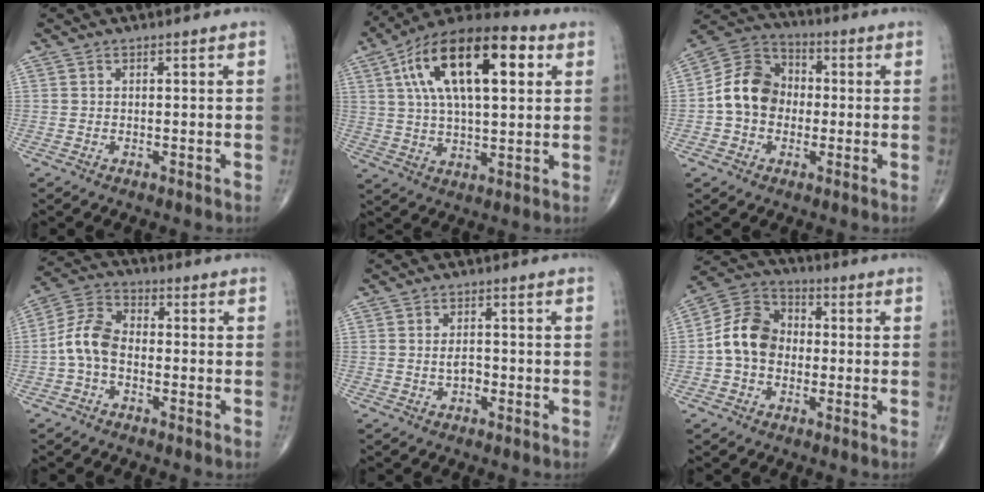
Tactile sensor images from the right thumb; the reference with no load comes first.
{"total": 22.2, "force": [6.9, 9.8, 18.7], "torque": [-0.314, 0.014, 0.107]}
{"total": 11.3, "force": [-0.8, 9.2, 6.5], "torque": [-0.102, 0.036, -0.028]}
{"total": 8.0, "force": [-1.6, 5.1, 5.9], "torque": [-0.114, 0.028, -0.045]}
{"total": 2.1, "force": [-0.5, 1.3, 1.7], "torque": [-0.028, 0.005, -0.009]}
{"total": 10.6, "force": [-0.8, 8.3, 6.6], "torque": [-0.108, 0.036, -0.030]}